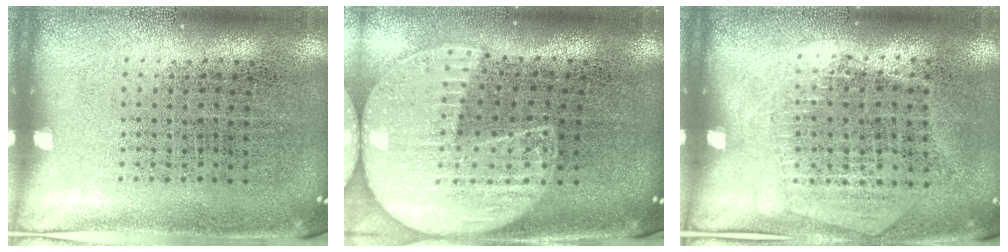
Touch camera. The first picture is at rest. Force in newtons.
{"total": 2.2, "press": 1.9, "slide": 1.1}
{"total": 1.3, "press": 1.1, "slide": 0.7}